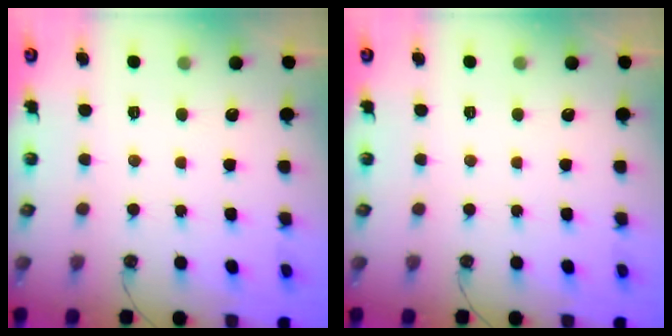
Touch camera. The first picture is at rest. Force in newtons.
{"total": 0.0}